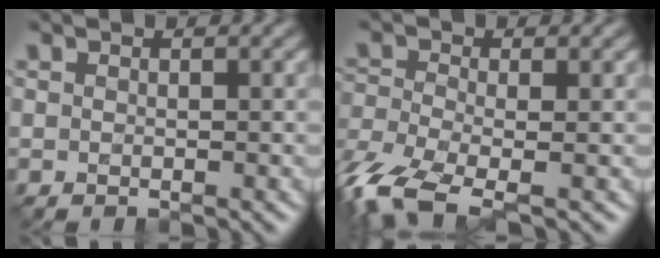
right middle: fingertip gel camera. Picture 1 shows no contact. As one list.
[{"total": 7.0, "force": [-4.2, 2.7, 4.9], "torque": [-0.117, -0.022, -0.091]}]